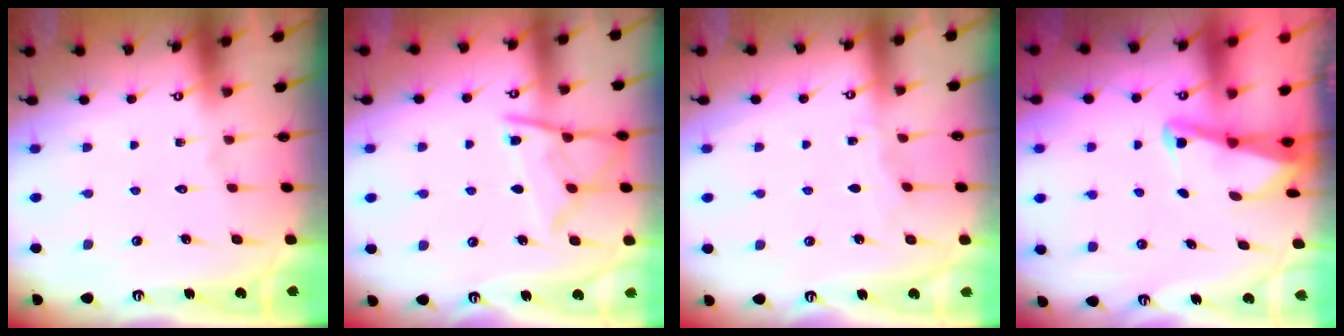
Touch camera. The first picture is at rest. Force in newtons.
{"total": 11.6, "press": 11.6, "slide": 1.2}
{"total": 2.5, "press": 2.5, "slide": 0.3}
{"total": 2.2, "press": 2.2, "slide": 0.3}